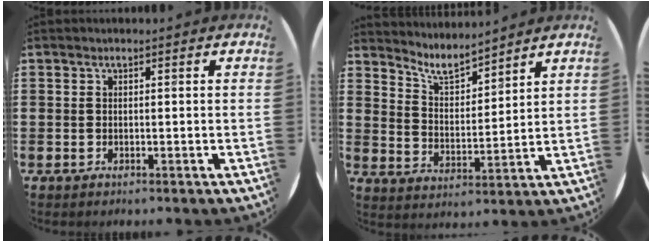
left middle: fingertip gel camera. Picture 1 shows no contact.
{"total": 6.3, "force": [5.8, 1.4, 1.9], "torque": [-0.055, -0.028, 0.105]}